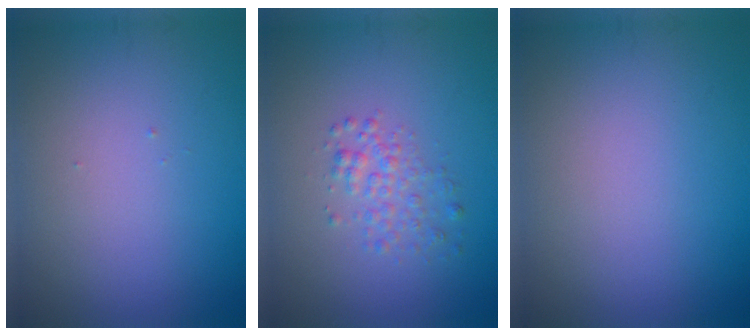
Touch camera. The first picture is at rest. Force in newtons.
{"total": 2.1, "press": 2.1, "slide": 0.1}
{"total": 0.0}